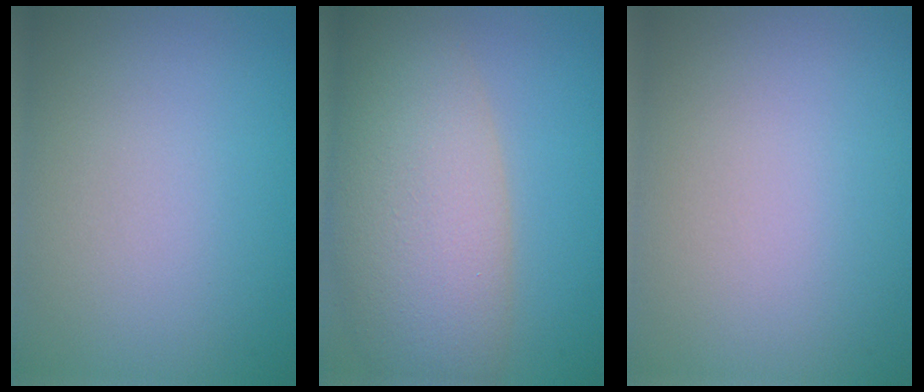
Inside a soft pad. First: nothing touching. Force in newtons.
{"total": 10.1, "press": 10.0, "slide": 0.6}
{"total": 0.0}